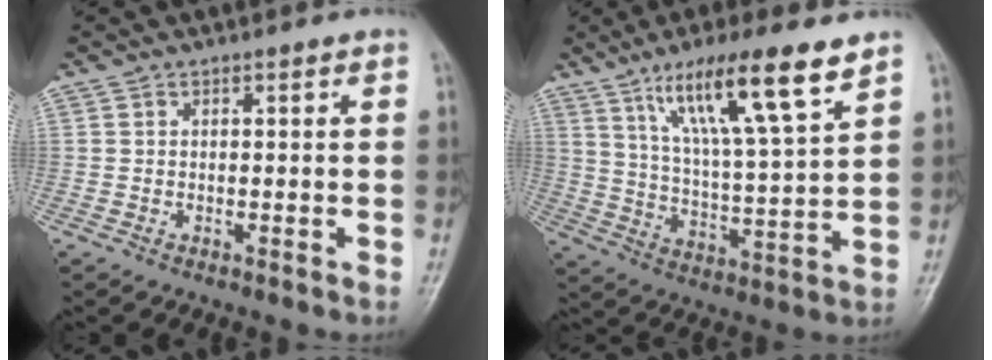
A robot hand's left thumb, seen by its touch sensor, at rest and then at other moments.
{"total": 16.2, "force": [9.6, 2.3, 12.8], "torque": [-0.217, -0.037, 0.173]}